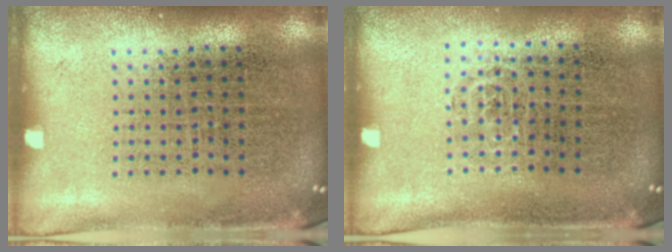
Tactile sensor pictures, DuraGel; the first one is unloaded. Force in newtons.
{"total": 0.6, "press": 0.4, "slide": 0.4}